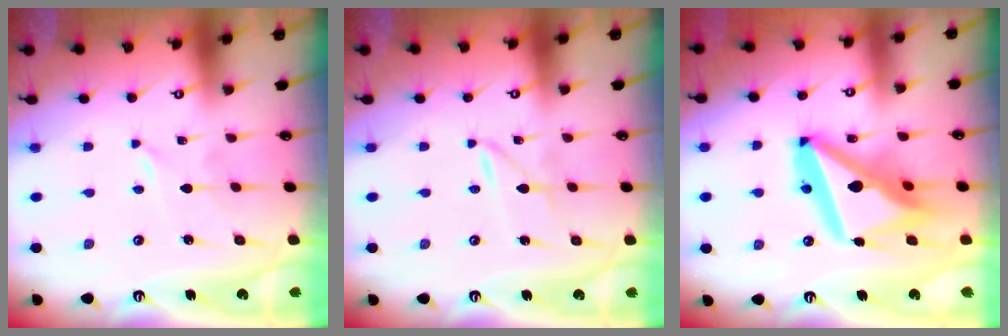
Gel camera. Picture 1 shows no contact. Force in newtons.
{"total": 1.9, "press": 1.9, "slide": 0.2}
{"total": 19.6, "press": 19.5, "slide": 2.3}